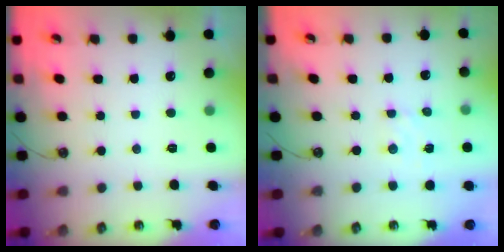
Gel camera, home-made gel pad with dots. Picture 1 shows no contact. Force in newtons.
{"total": 3.3, "press": 3.2, "slide": 0.4}